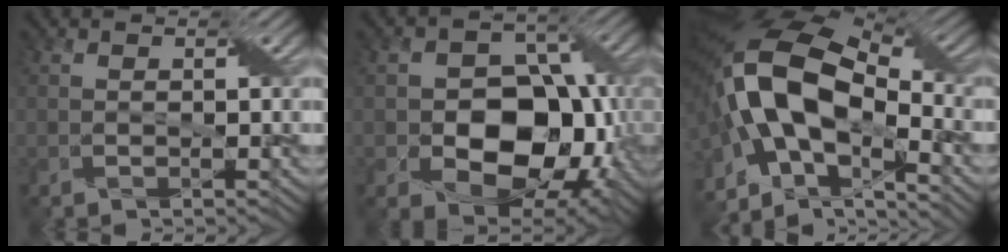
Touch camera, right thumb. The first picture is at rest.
{"total": 12.9, "force": [-2.8, 9.6, 8.2], "torque": [-0.110, -0.008, -0.052]}
{"total": 17.3, "force": [-3.4, 9.5, 14.0], "torque": [-0.288, -0.003, -0.064]}